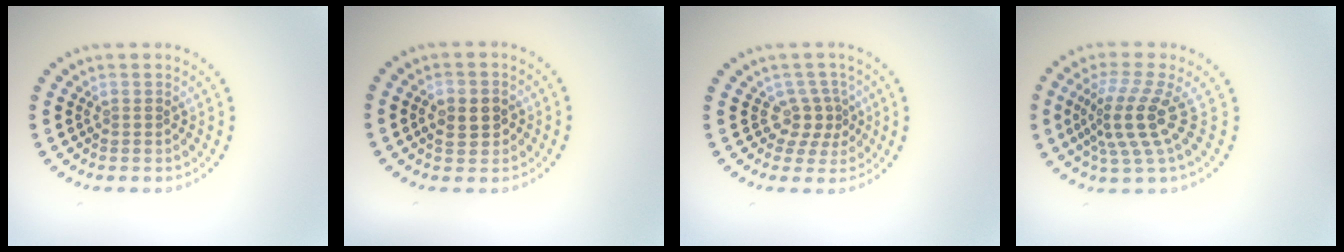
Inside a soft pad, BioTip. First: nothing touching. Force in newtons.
{"total": 2.7, "press": 2.7, "slide": 0.2}
{"total": 2.5, "press": 1.6, "slide": 2.0}
{"total": 4.4, "press": 3.1, "slide": 3.2}